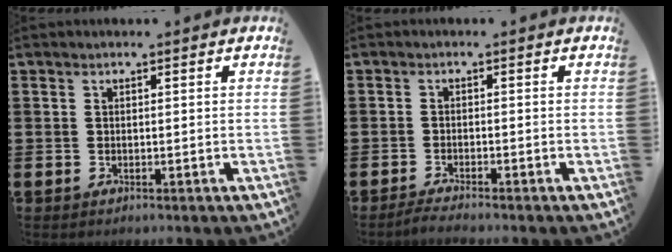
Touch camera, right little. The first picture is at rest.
{"total": 1.4, "force": [-1.2, -0.1, 0.7], "torque": [-0.012, 0.000, -0.023]}